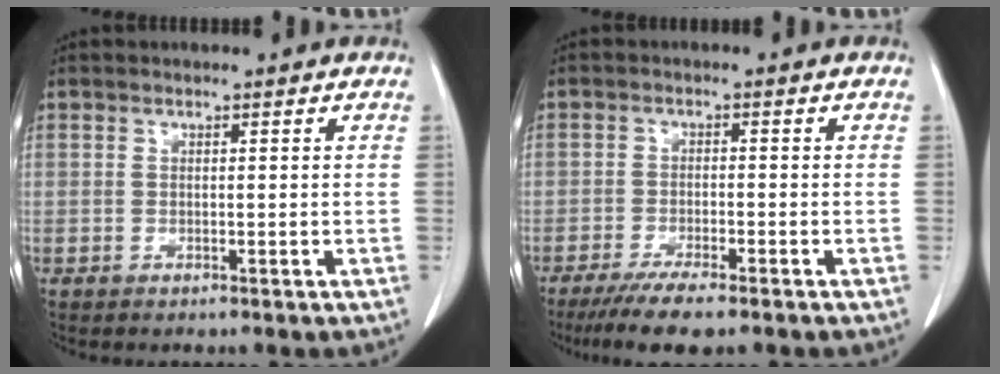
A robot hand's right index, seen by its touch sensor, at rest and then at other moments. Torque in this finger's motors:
{"motor_torque": [0.13, -0.13, 0.33, 0.08]}